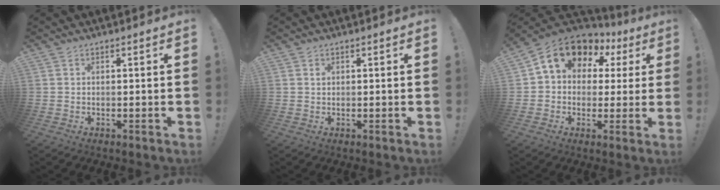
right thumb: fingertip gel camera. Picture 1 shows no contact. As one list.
[{"total": 0.6, "force": [0.4, 0.5, 0.2], "torque": [-0.001, 0.001, 0.007]}, {"total": 11.6, "force": [6.2, 8.0, 5.6], "torque": [-0.090, -0.035, 0.112]}]